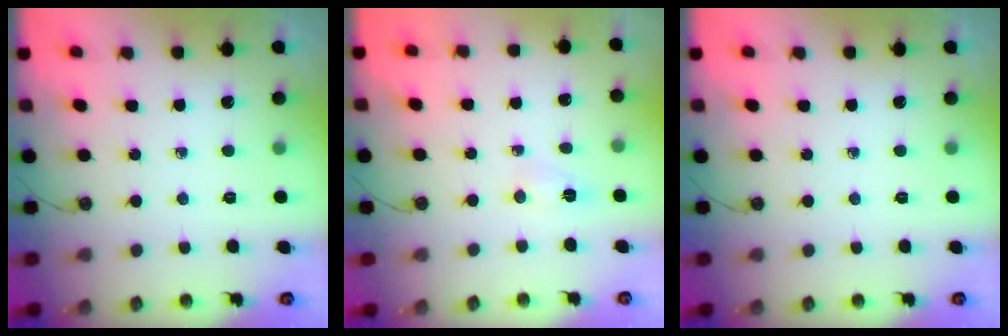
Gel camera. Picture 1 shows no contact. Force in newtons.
{"total": 2.7, "press": 2.5, "slide": 1.1}
{"total": 0.0}